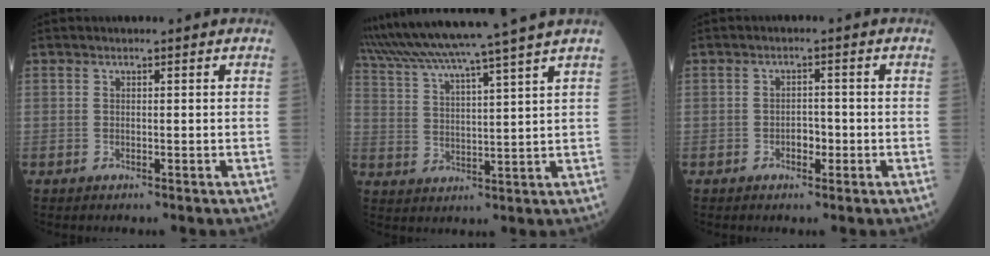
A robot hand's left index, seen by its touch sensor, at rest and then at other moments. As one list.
[{"total": 17.8, "force": [15.3, -2.6, 8.7], "torque": [-0.165, -0.010, 0.243]}, {"total": 2.2, "force": [-1.0, 1.3, 1.6], "torque": [-0.022, 0.006, -0.015]}]